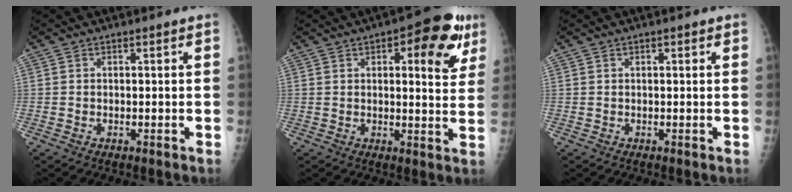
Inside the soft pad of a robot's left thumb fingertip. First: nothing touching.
{"total": 12.8, "force": [5.7, 5.0, 10.3], "torque": [-0.088, -0.013, 0.063]}
{"total": 0.8, "force": [0.4, 0.3, 0.7], "torque": [-0.009, 0.002, 0.004]}